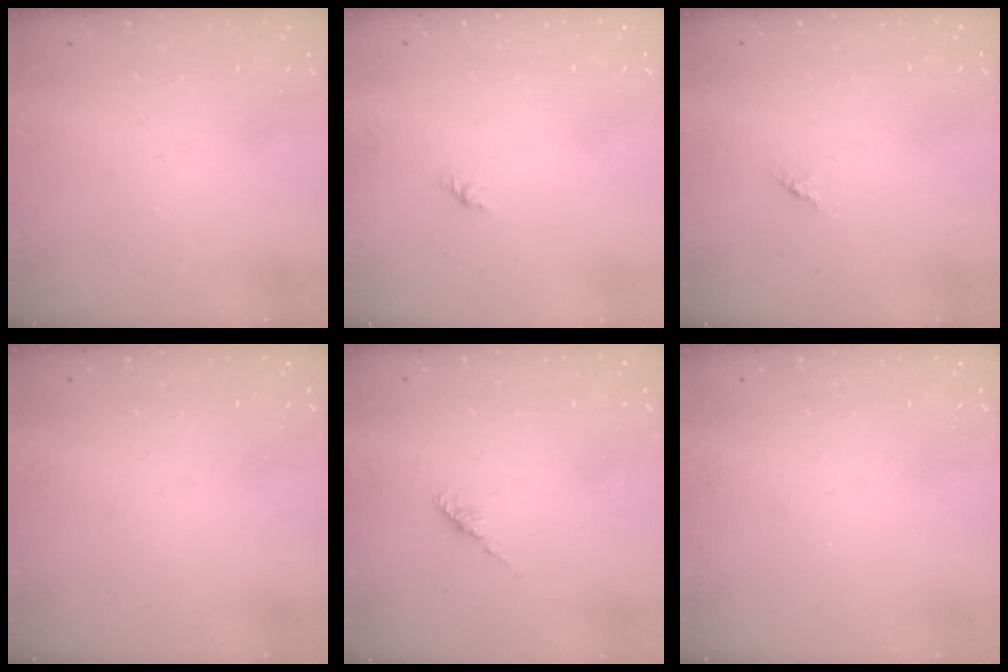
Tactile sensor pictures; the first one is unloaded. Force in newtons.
{"total": 1.7, "press": 1.6, "slide": 0.7}
{"total": 1.2, "press": 1.2, "slide": 0.3}
{"total": 0.0}
{"total": 2.2, "press": 2.1, "slide": 0.6}
{"total": 0.0}